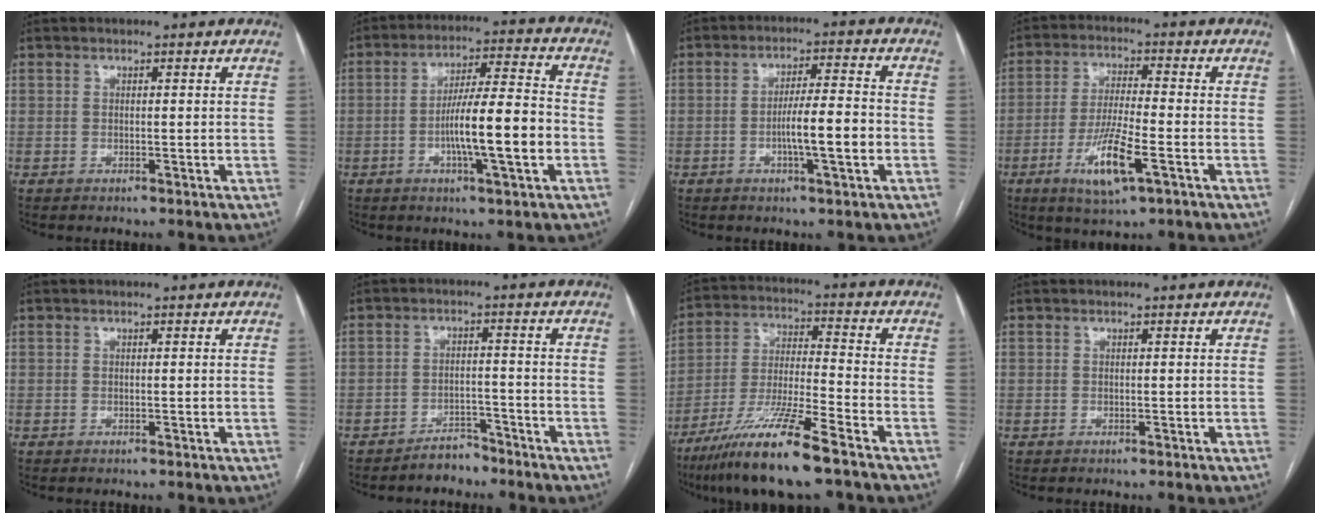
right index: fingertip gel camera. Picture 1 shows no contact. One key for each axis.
{"total": 11.9, "fx": -3.0, "fy": 0.8, "fz": 11.5, "tx": -0.197, "ty": 0.008, "tz": -0.049}
{"total": 7.5, "fx": -2.0, "fy": 0.5, "fz": 7.3, "tx": -0.125, "ty": 0.008, "tz": -0.031}
{"total": 9.7, "fx": -4.1, "fy": 1.2, "fz": 8.7, "tx": -0.171, "ty": -0.015, "tz": -0.072}
{"total": 0.0}
{"total": 3.7, "fx": -3.4, "fy": 1.5, "fz": 0.5, "tx": -0.007, "ty": 0.004, "tz": -0.053}
{"total": 14.2, "fx": -9.6, "fy": 0.2, "fz": 10.4, "tx": -0.208, "ty": -0.034, "tz": -0.177}
{"total": 0.0}